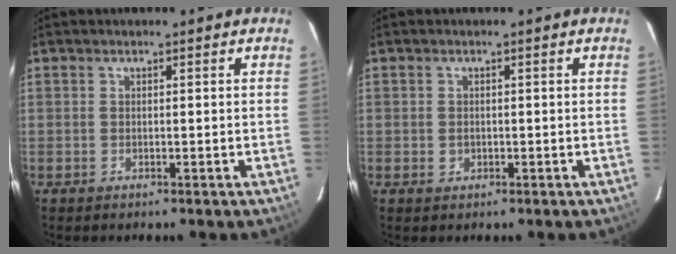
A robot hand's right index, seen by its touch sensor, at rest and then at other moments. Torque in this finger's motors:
{"motor_torque": [0.09, 0.06, -0.03, 0.00]}